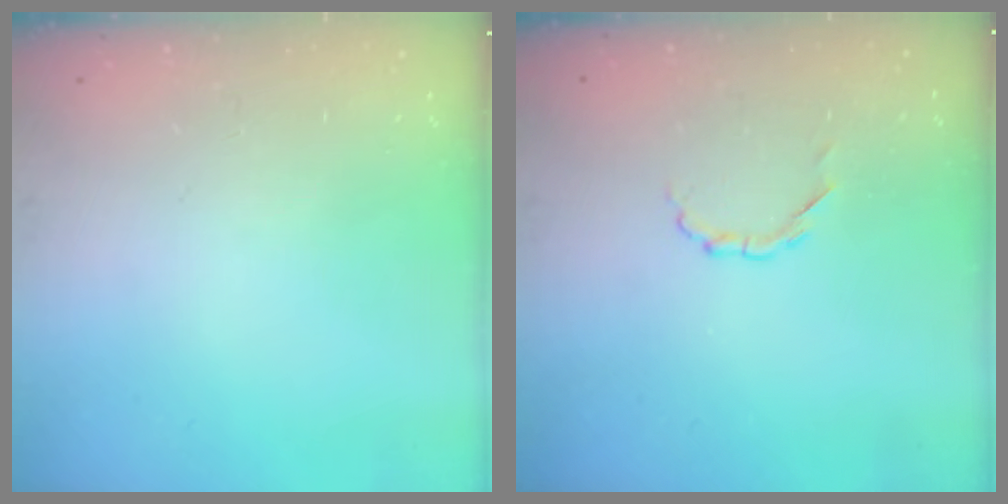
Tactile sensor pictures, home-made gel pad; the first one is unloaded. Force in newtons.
{"total": 2.9, "press": 2.7, "slide": 1.1}